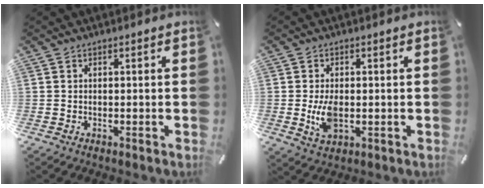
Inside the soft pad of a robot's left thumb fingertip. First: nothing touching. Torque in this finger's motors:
{"motor_torque": [-0.05, 0.42, 0.60, -0.10, 0.07]}